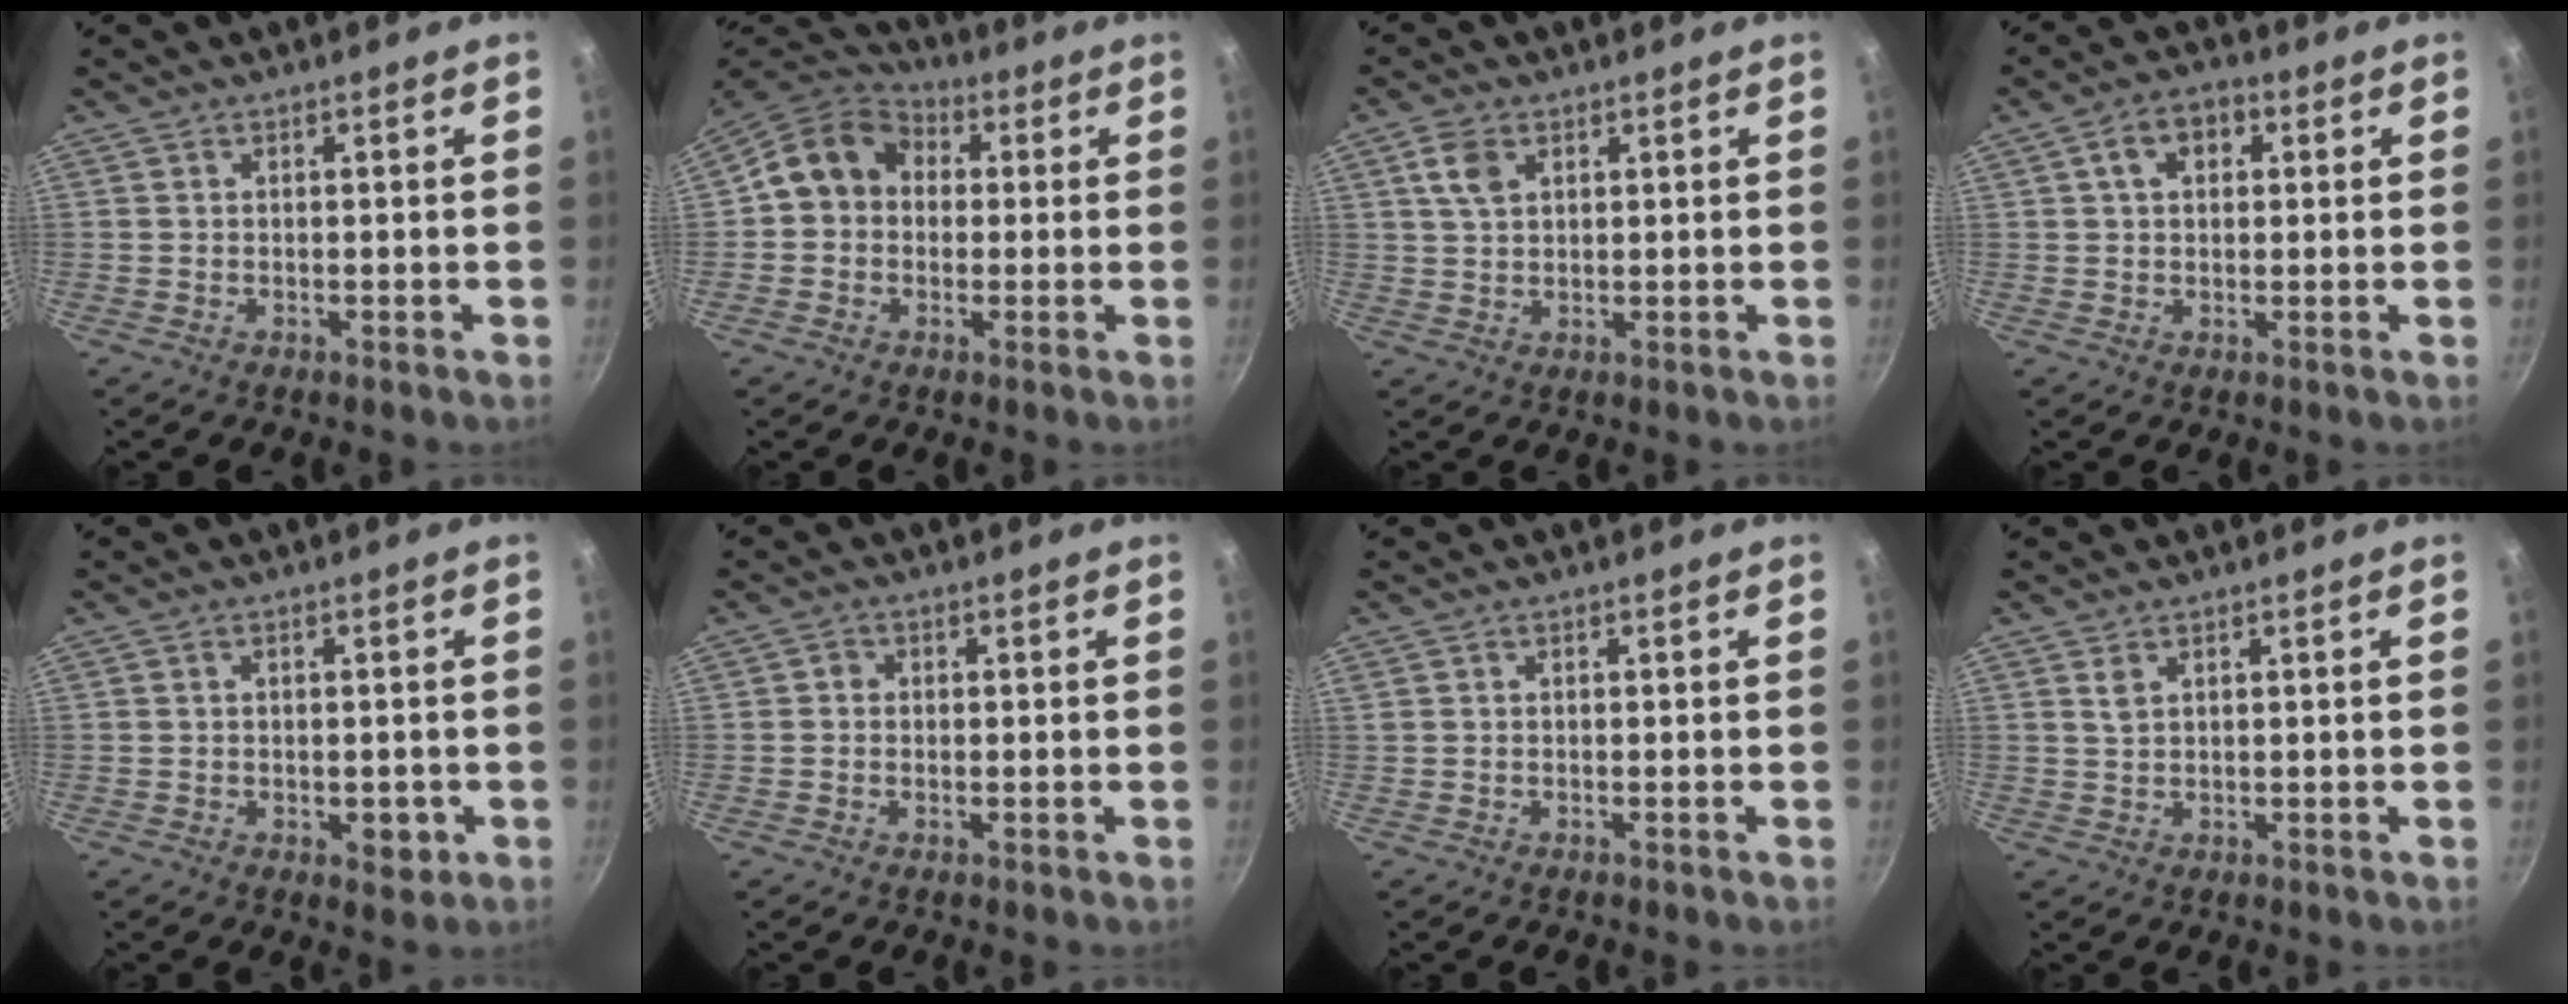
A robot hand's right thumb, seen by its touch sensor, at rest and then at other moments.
{"total": 11.9, "force": [1.1, 10.0, 6.3], "torque": [-0.074, 0.033, -0.005]}
{"total": 4.7, "force": [1.9, 3.0, 3.0], "torque": [-0.052, 0.000, 0.038]}
{"total": 6.5, "force": [1.9, 4.6, 4.2], "torque": [-0.043, 0.012, 0.023]}
{"total": 3.5, "force": [-0.9, 1.9, 2.8], "torque": [-0.025, 0.003, -0.008]}
{"total": 1.1, "force": [-0.1, 1.1, 0.3], "torque": [-0.004, 0.002, -0.005]}
{"total": 0.0}
{"total": 1.6, "force": [0.9, 0.8, 1.0], "torque": [-0.020, -0.004, 0.021]}